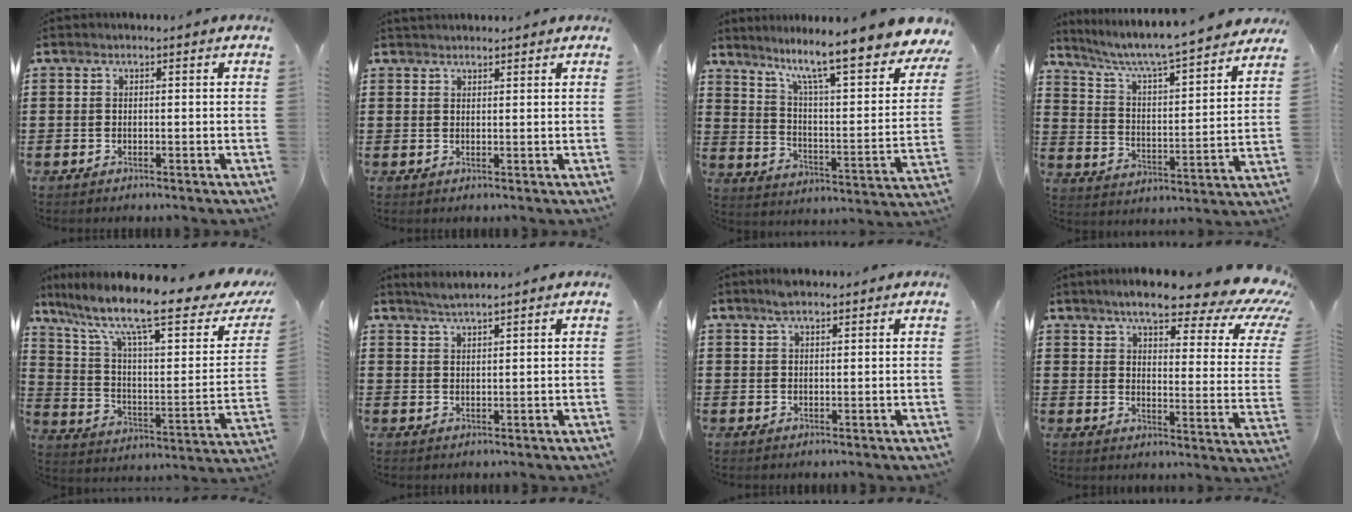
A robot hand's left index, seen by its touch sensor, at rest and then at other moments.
{"total": 1.5, "force": [1.4, 0.2, 0.1], "torque": [-0.005, 0.002, 0.028]}
{"total": 10.7, "force": [8.5, 0.6, 6.5], "torque": [-0.135, -0.067, 0.132]}
{"total": 6.1, "force": [5.5, -0.1, 2.6], "torque": [-0.075, -0.047, 0.085]}
{"total": 14.9, "force": [10.0, 2.9, 10.7], "torque": [-0.214, -0.059, 0.158]}
{"total": 2.1, "force": [2.0, -0.2, 0.8], "torque": [-0.018, 0.003, 0.037]}
{"total": 2.6, "force": [2.0, 0.7, 1.4], "torque": [-0.032, 0.003, 0.037]}
{"total": 10.0, "force": [7.5, 1.6, 6.5], "torque": [-0.122, -0.046, 0.120]}